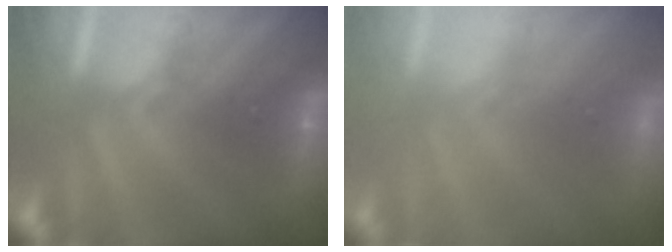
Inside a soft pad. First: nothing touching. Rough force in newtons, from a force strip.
{"total": 8.8}